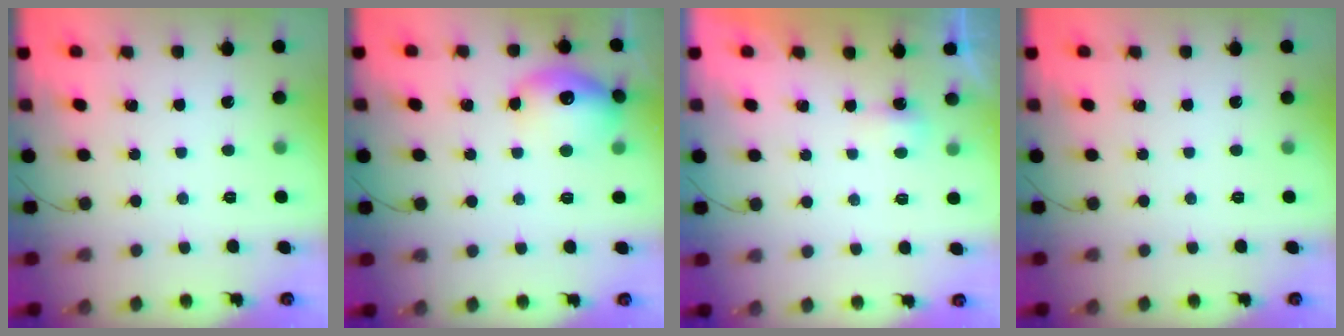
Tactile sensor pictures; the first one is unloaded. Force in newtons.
{"total": 15.0, "press": 14.9, "slide": 1.4}
{"total": 2.3, "press": 2.1, "slide": 0.8}
{"total": 0.0}